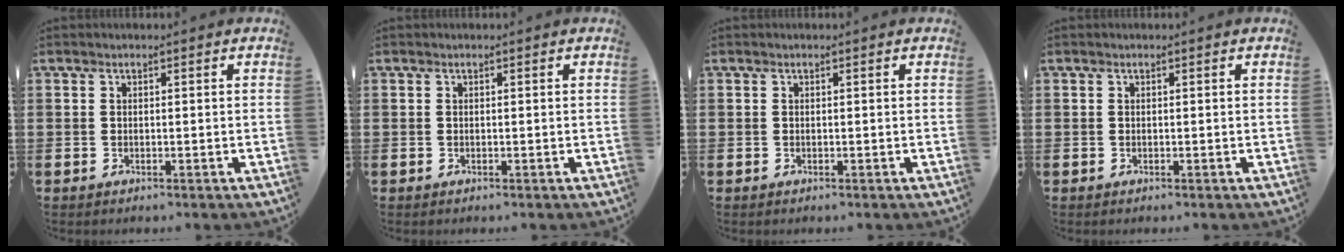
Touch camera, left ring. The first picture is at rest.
{"total": 0.0}
{"total": 0.0}
{"total": 0.0}